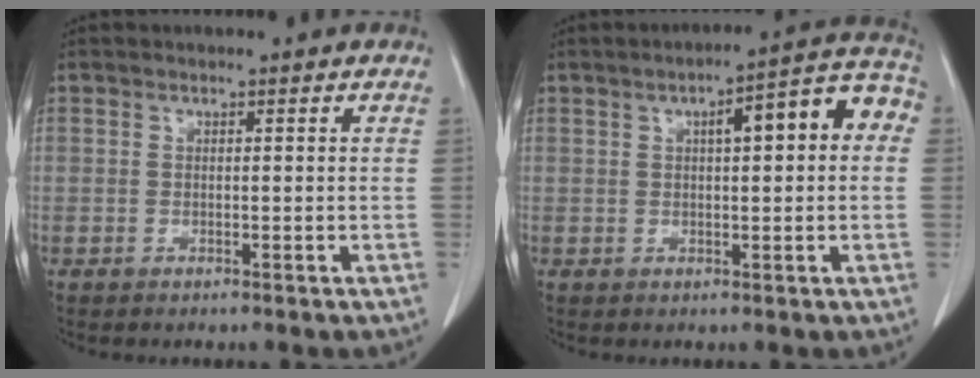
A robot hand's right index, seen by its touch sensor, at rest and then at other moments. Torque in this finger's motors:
{"motor_torque": [0.64, -0.17, 0.22, 0.05]}